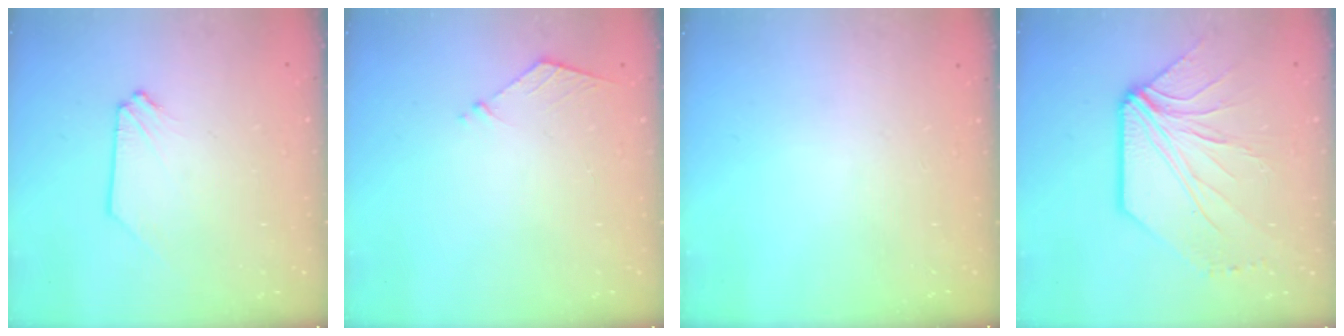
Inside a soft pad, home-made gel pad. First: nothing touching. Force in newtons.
{"total": 5.8, "press": 5.7, "slide": 0.8}
{"total": 0.0}
{"total": 9.6, "press": 9.5, "slide": 1.7}